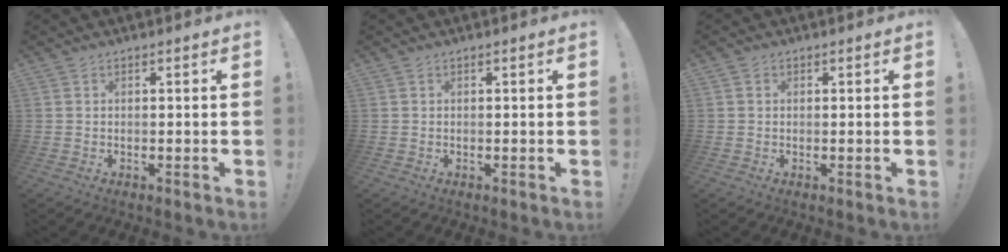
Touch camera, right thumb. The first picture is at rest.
{"total": 0.0}
{"total": 0.8, "force": [0.2, 0.8, 0.2], "torque": [0.003, 0.000, 0.003]}